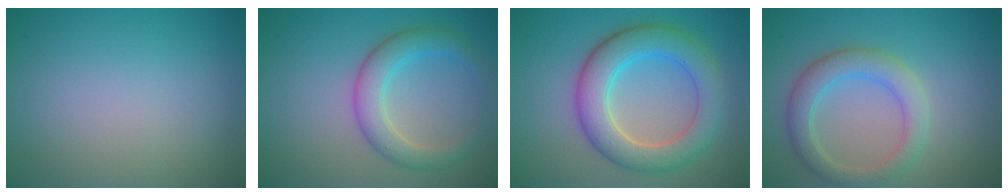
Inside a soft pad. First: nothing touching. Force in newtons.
{"total": 3.9, "press": 3.9, "slide": 0.0}
{"total": 6.7, "press": 6.7, "slide": 0.2}
{"total": 3.9, "press": 3.9, "slide": 0.5}